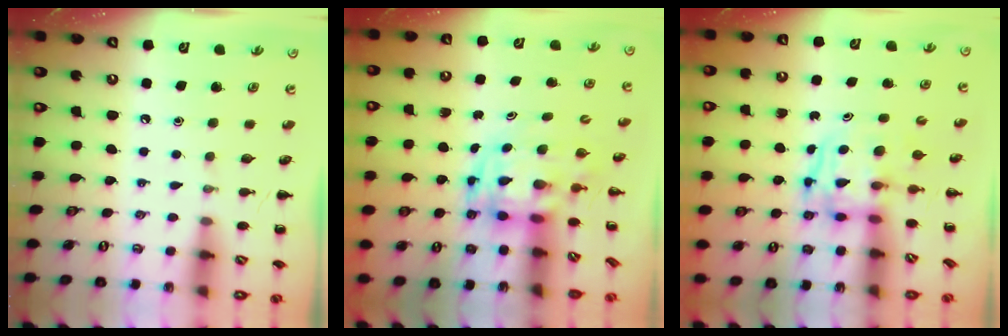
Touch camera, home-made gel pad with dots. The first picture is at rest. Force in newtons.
{"total": 3.1, "press": 3.1, "slide": 0.7}
{"total": 3.8, "press": 3.8, "slide": 0.4}